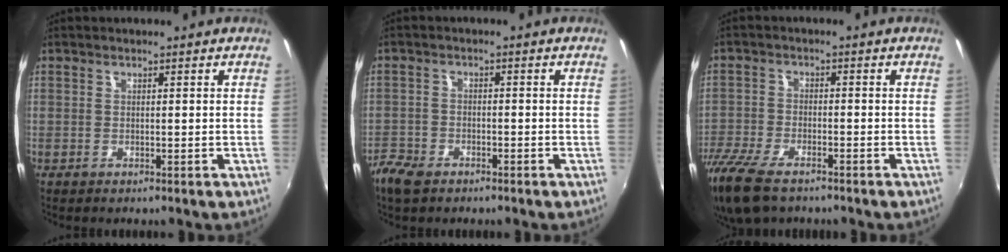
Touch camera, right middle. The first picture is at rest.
{"total": 6.5, "force": [-4.8, 3.4, 2.8], "torque": [-0.084, -0.011, -0.096]}
{"total": 13.5, "force": [-10.0, 5.2, 7.3], "torque": [-0.187, -0.044, -0.188]}